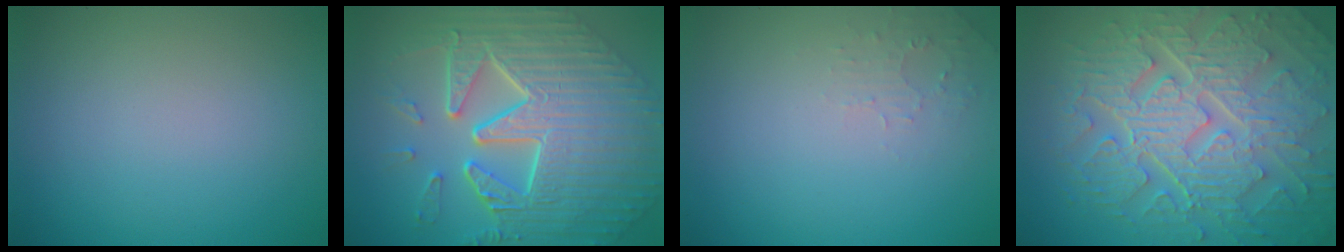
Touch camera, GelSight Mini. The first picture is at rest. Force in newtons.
{"total": 11.0, "press": 7.4, "slide": 8.1}
{"total": 1.3, "press": 1.2, "slide": 0.3}
{"total": 10.6, "press": 7.0, "slide": 7.9}